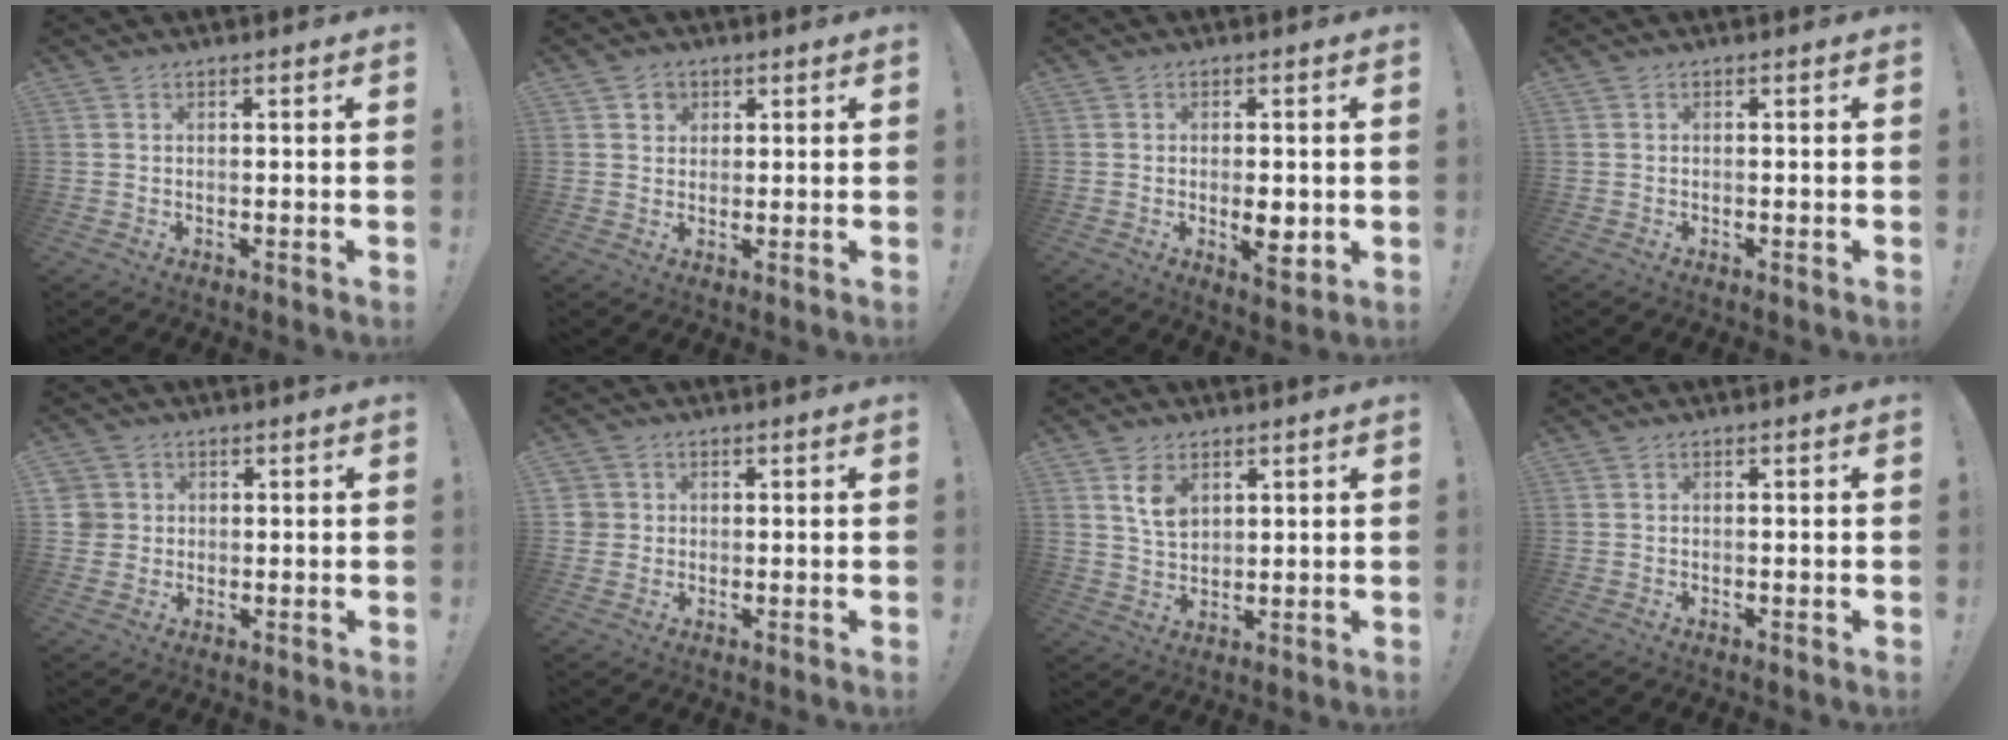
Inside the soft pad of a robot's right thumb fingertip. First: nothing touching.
{"total": 3.2, "force": [1.5, 2.8, 0.6], "torque": [-0.002, -0.007, 0.025]}
{"total": 5.5, "force": [-0.9, 2.2, 4.9], "torque": [-0.077, -0.001, -0.012]}
{"total": 0.0}
{"total": 4.3, "force": [0.9, 4.1, 0.9], "torque": [-0.023, 0.001, 0.017]}
{"total": 2.9, "force": [0.5, 2.8, 0.6], "torque": [-0.014, 0.004, 0.011]}
{"total": 6.8, "force": [3.4, 4.5, 3.8], "torque": [-0.057, -0.013, 0.063]}
{"total": 0.0}